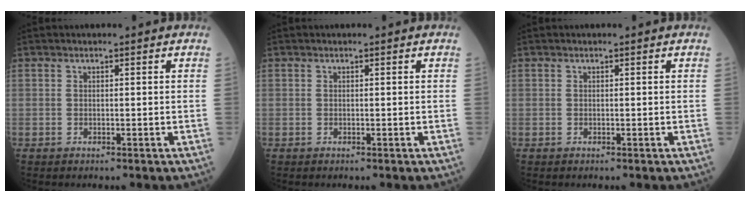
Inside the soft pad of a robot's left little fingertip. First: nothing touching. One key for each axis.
{"total": 0.0}
{"total": 0.0}